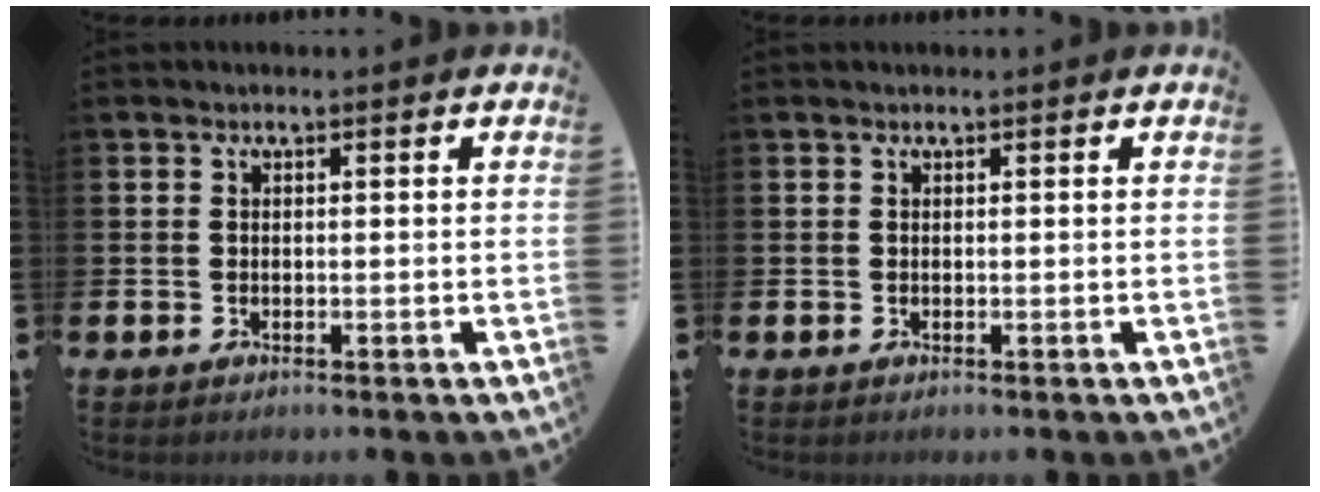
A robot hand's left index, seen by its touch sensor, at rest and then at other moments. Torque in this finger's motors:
{"motor_torque": [0.10, 0.10, 0.01, -0.01]}